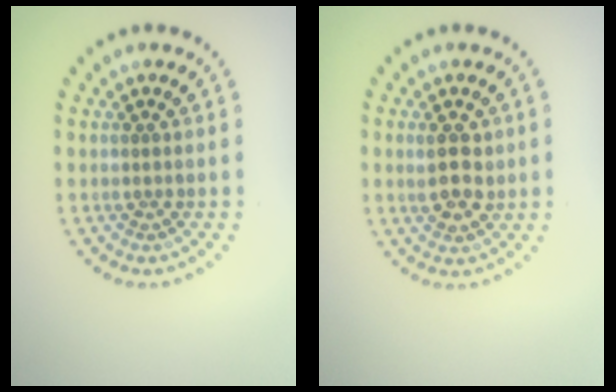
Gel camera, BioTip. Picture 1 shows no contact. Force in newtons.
{"total": 3.2, "press": 3.1, "slide": 0.6}